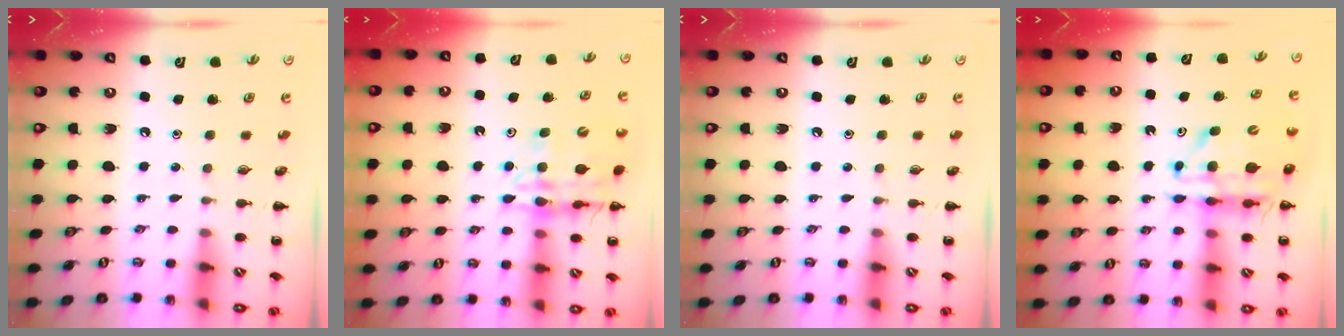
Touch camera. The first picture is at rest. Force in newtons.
{"total": 16.3, "press": 16.0, "slide": 3.1}
{"total": 0.0}
{"total": 12.3, "press": 11.7, "slide": 3.7}